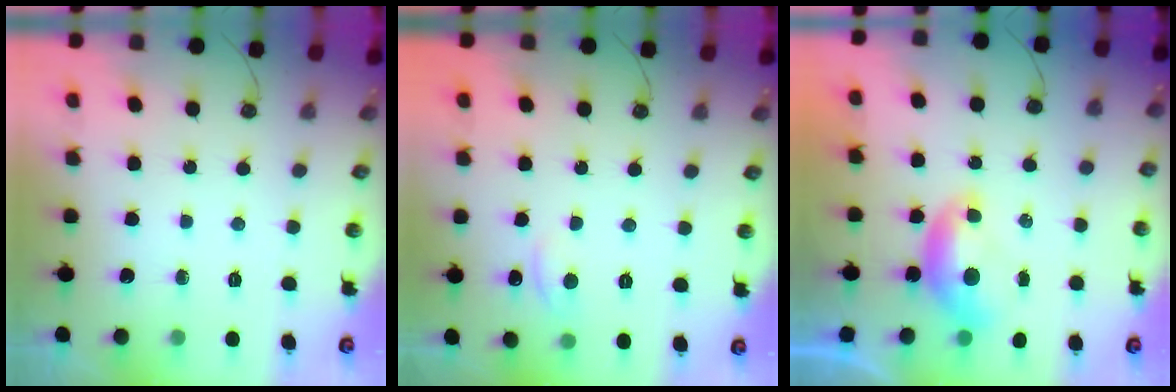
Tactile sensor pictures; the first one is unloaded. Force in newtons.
{"total": 2.0, "press": 2.0, "slide": 0.2}
{"total": 0.0}